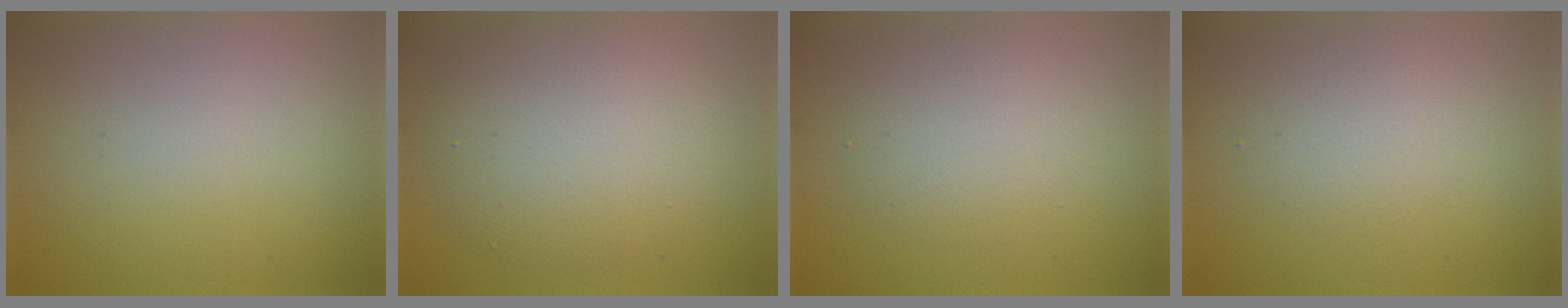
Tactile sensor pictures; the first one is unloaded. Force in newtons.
{"total": 6.1, "press": 6.1, "slide": 0.1}
{"total": 2.8, "press": 2.8, "slide": 0.2}
{"total": 2.1, "press": 2.1, "slide": 0.0}